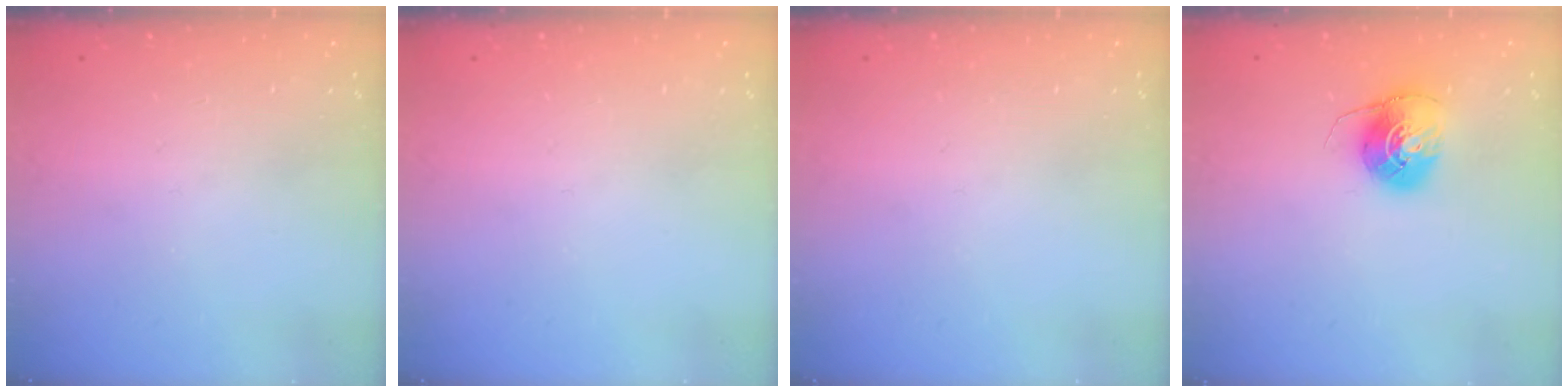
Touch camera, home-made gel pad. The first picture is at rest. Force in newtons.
{"total": 0.0}
{"total": 0.0}
{"total": 8.1, "press": 8.1, "slide": 0.5}